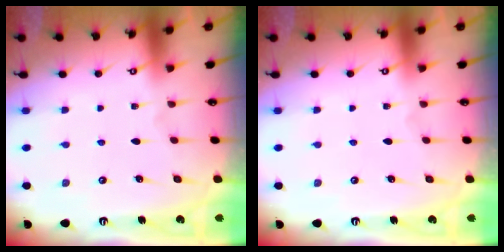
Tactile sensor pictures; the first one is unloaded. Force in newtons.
{"total": 0.0}